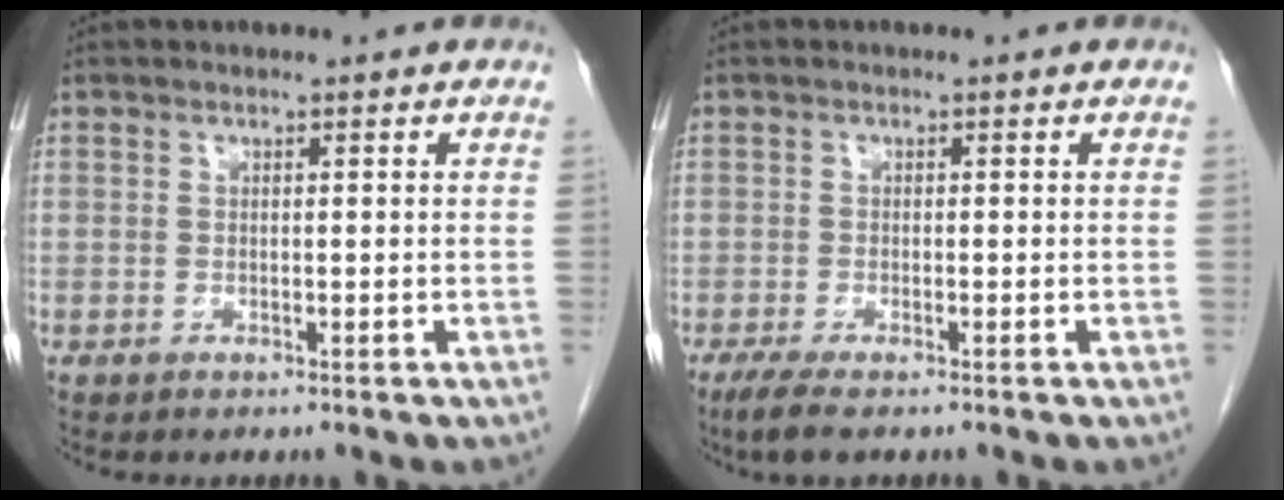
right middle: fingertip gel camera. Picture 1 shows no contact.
{"total": 3.1, "force": [-2.2, 0.4, 2.2], "torque": [-0.046, -0.010, -0.041]}